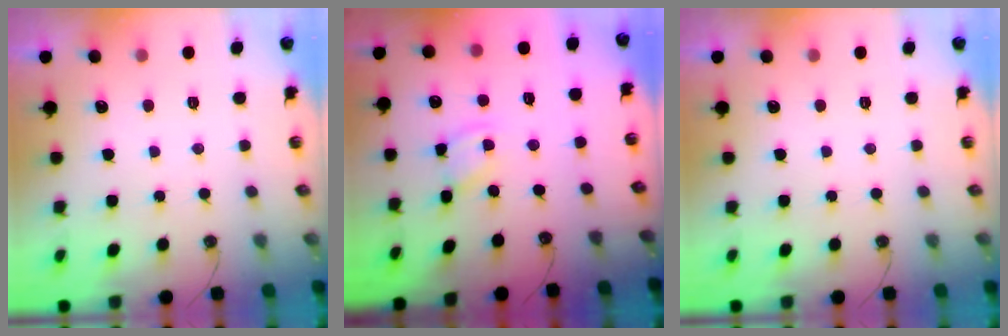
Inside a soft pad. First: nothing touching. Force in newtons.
{"total": 1.8, "press": 1.8, "slide": 0.3}
{"total": 0.0}